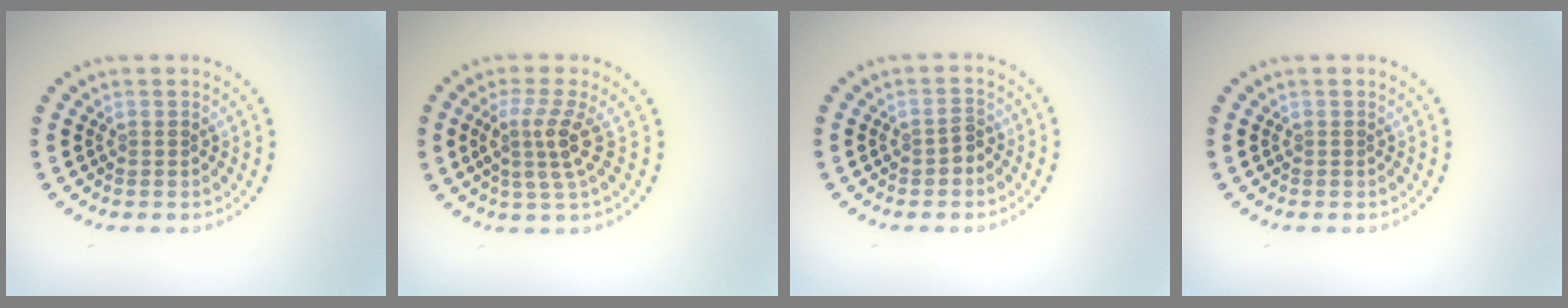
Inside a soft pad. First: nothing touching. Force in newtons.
{"total": 3.1, "press": 2.3, "slide": 2.1}
{"total": 1.2, "press": 1.2, "slide": 0.3}
{"total": 0.0}